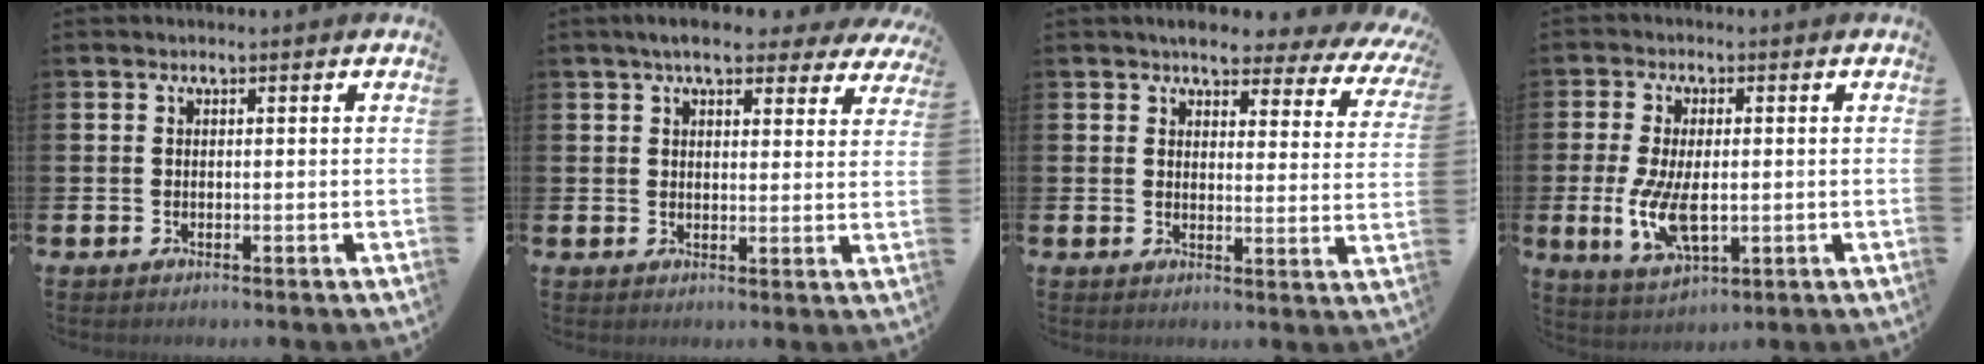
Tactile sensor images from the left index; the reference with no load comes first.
{"total": 6.3, "force": [5.4, 1.8, 2.8], "torque": [-0.052, -0.014, 0.094]}
{"total": 5.0, "force": [4.4, 1.7, 1.5], "torque": [-0.037, -0.030, 0.074]}
{"total": 7.6, "force": [-0.5, 3.7, 6.6], "torque": [-0.134, -0.008, -0.012]}